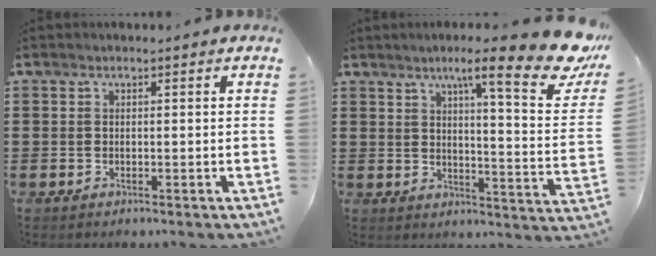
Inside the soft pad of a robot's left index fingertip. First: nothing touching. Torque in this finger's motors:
{"motor_torque": [1.12, -1.02, 0.34, 0.08]}